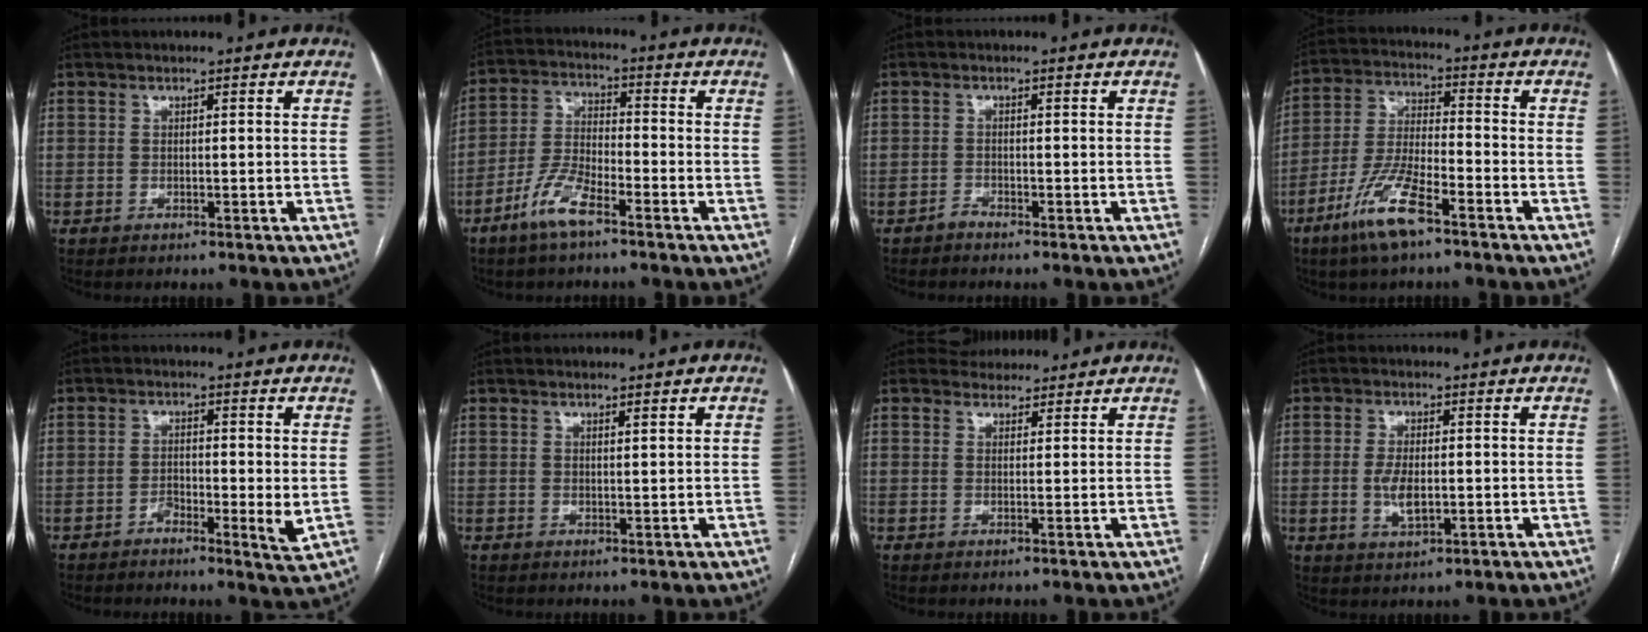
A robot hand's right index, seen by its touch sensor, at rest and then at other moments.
{"total": 7.5, "force": [-4.8, 2.1, 5.3], "torque": [-0.120, -0.002, -0.098]}
{"total": 0.8, "force": [-0.8, 0.1, 0.0], "torque": [0.004, -0.001, -0.016]}
{"total": 10.8, "force": [-6.6, 2.1, 8.3], "torque": [-0.176, -0.013, -0.127]}
{"total": 4.5, "force": [-1.3, 1.0, 4.2], "torque": [-0.068, -0.005, -0.024]}
{"total": 1.1, "force": [0.8, 0.1, 0.8], "torque": [-0.013, -0.001, 0.012]}
{"total": 2.5, "force": [2.2, 1.1, -0.3], "torque": [0.002, 0.014, 0.032]}
{"total": 4.5, "force": [-0.6, 1.9, 4.0], "torque": [-0.082, -0.002, -0.008]}